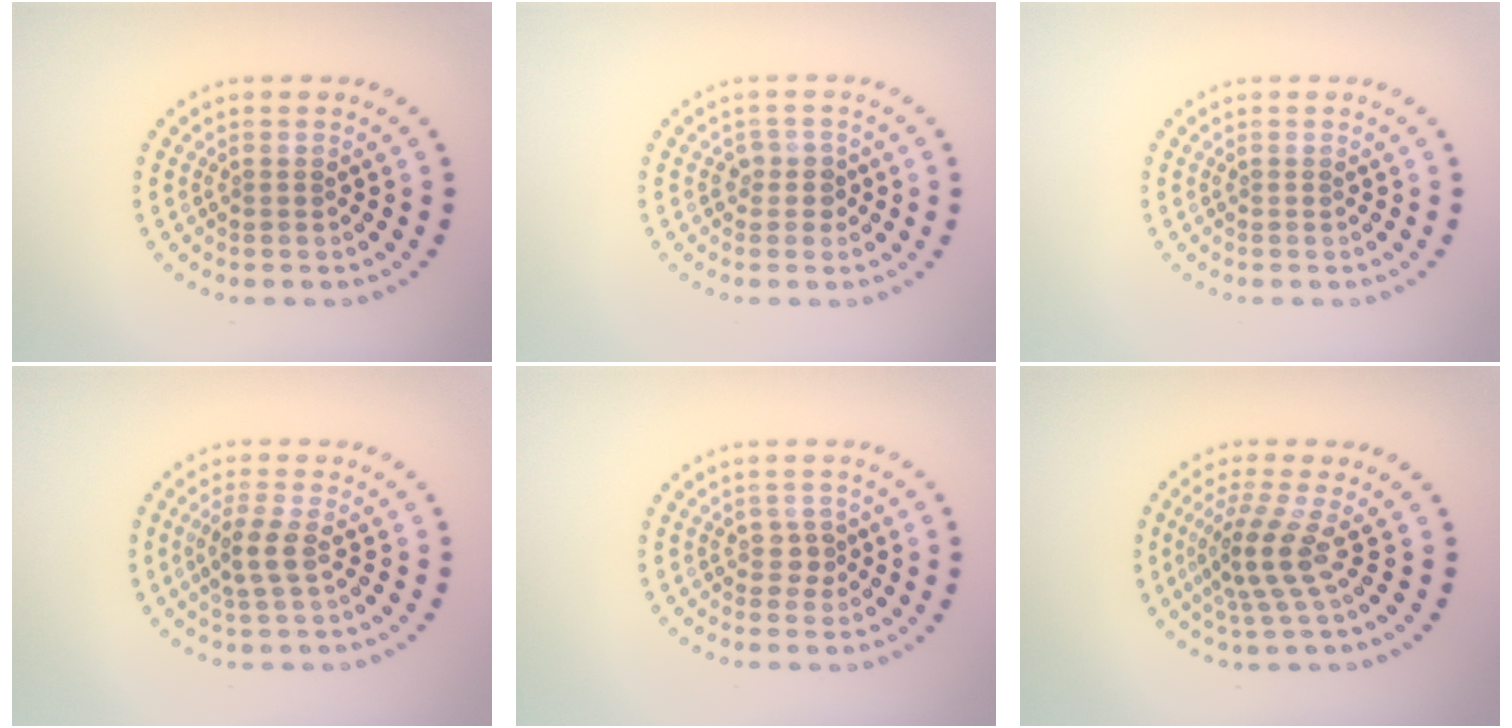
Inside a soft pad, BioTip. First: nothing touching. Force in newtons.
{"total": 1.7, "press": 1.4, "slide": 0.8}
{"total": 0.0}
{"total": 2.4, "press": 2.2, "slide": 1.0}
{"total": 1.3, "press": 1.1, "slide": 0.7}
{"total": 3.7, "press": 2.8, "slide": 2.5}